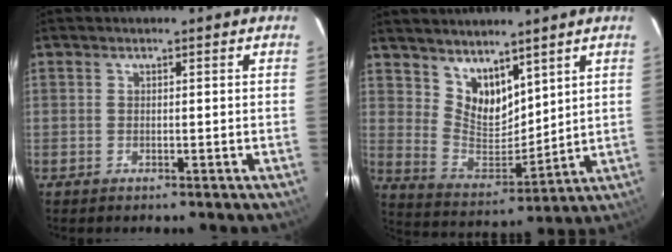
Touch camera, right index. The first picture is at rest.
{"total": 10.0, "force": [7.2, 5.5, 4.1], "torque": [-0.070, -0.001, 0.152]}